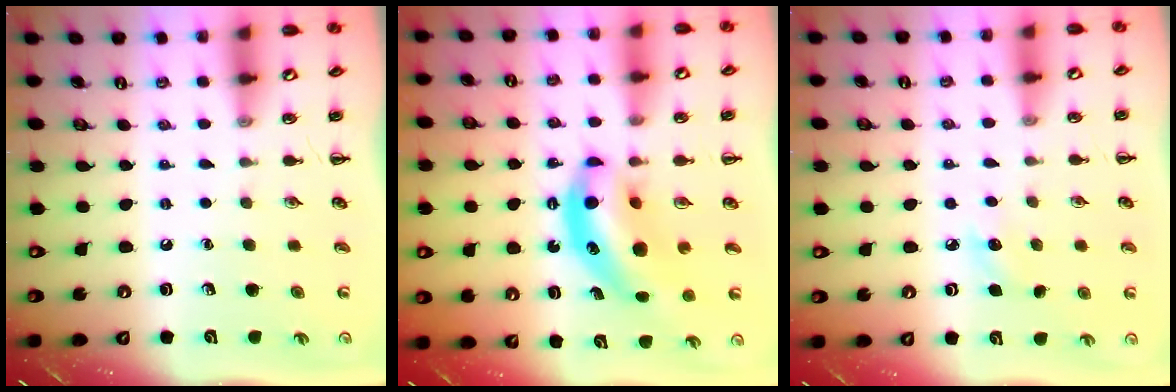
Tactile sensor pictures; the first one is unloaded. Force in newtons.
{"total": 10.6, "press": 10.3, "slide": 2.5}
{"total": 6.6, "press": 6.3, "slide": 1.7}